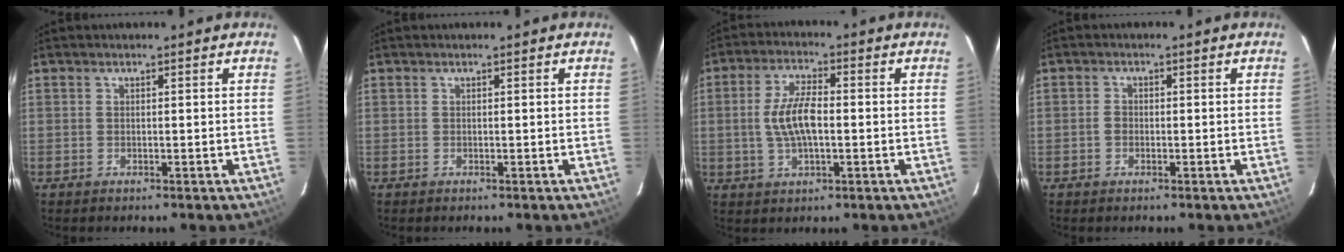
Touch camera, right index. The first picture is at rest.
{"total": 0.0}
{"total": 8.0, "force": [-0.5, 3.2, 7.3], "torque": [-0.144, 0.007, -0.008]}
{"total": 1.5, "force": [-0.6, 1.2, 0.6], "torque": [-0.010, 0.004, -0.012]}